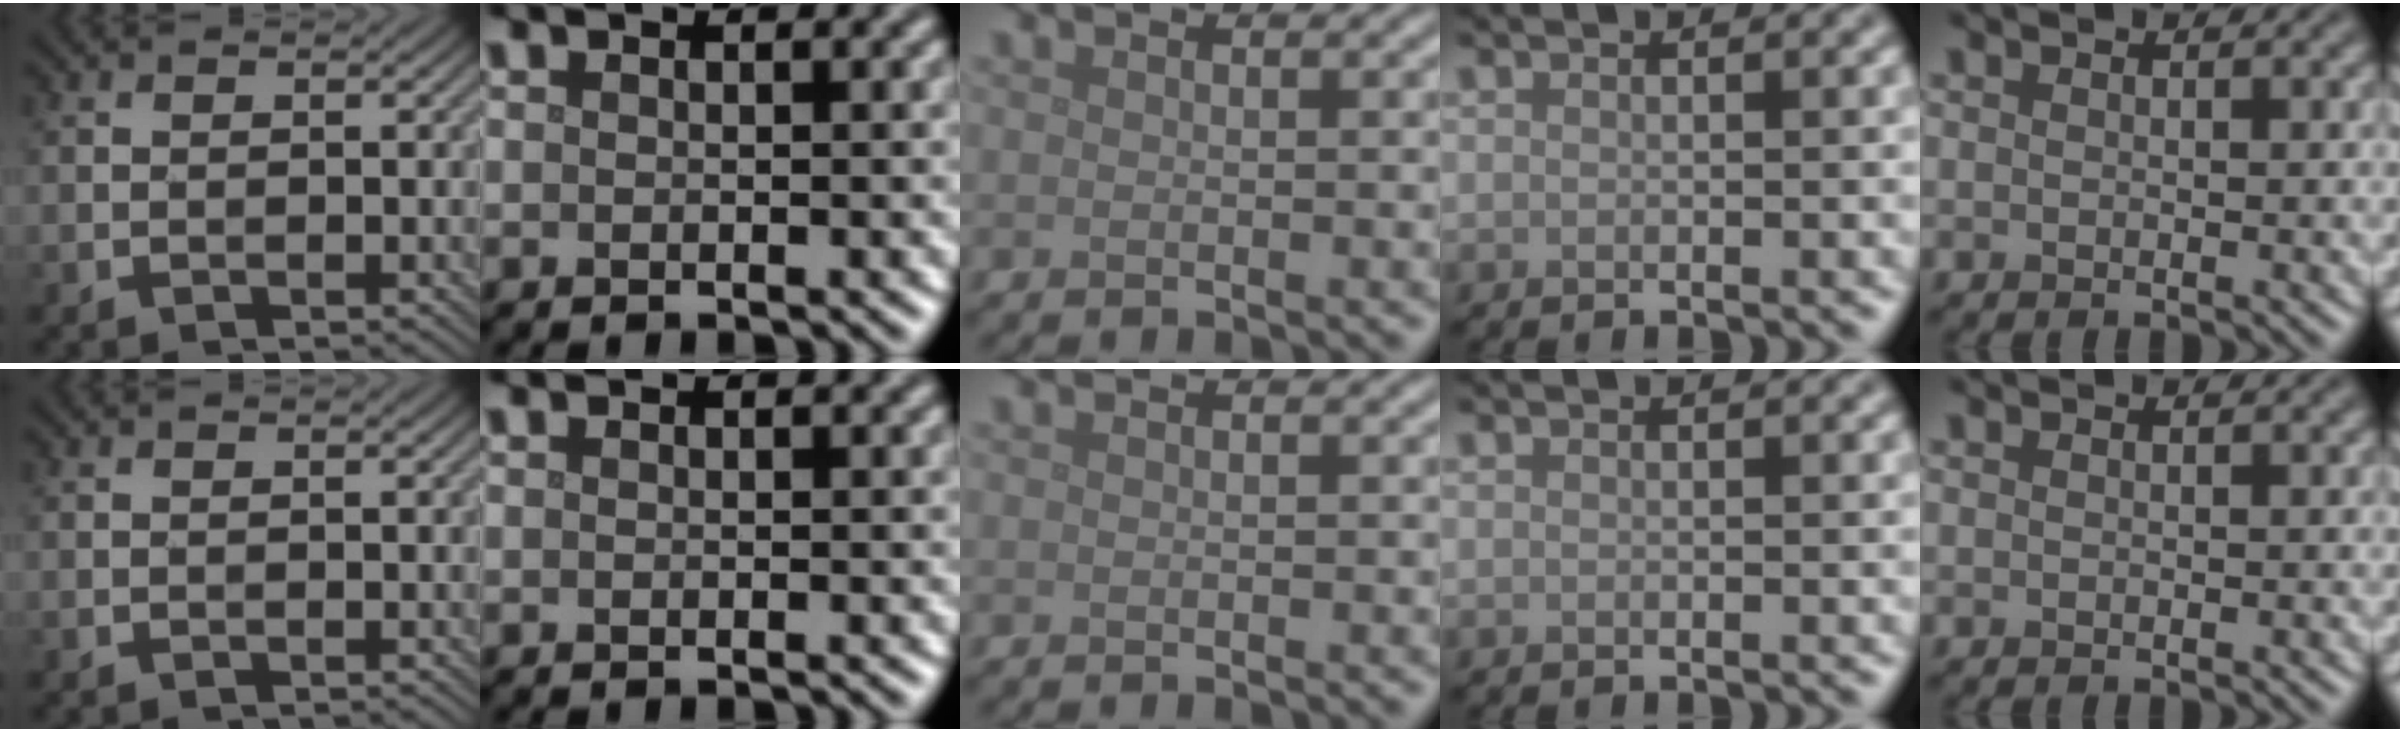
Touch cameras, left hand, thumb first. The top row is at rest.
{}